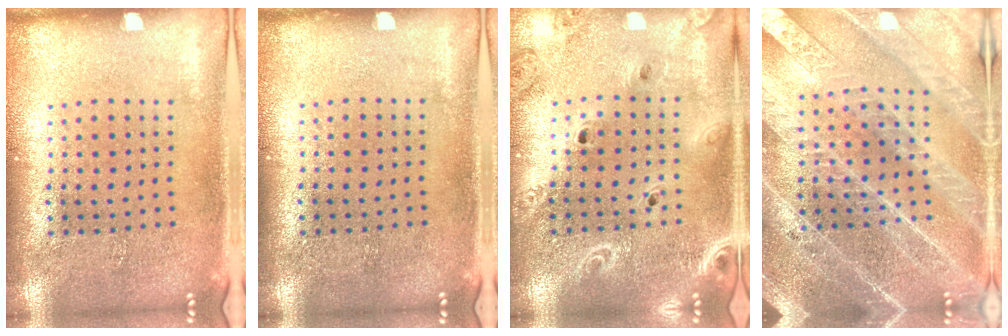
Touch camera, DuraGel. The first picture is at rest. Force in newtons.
{"total": 0.0}
{"total": 2.2, "press": 2.0, "slide": 0.9}
{"total": 4.0, "press": 3.7, "slide": 1.5}